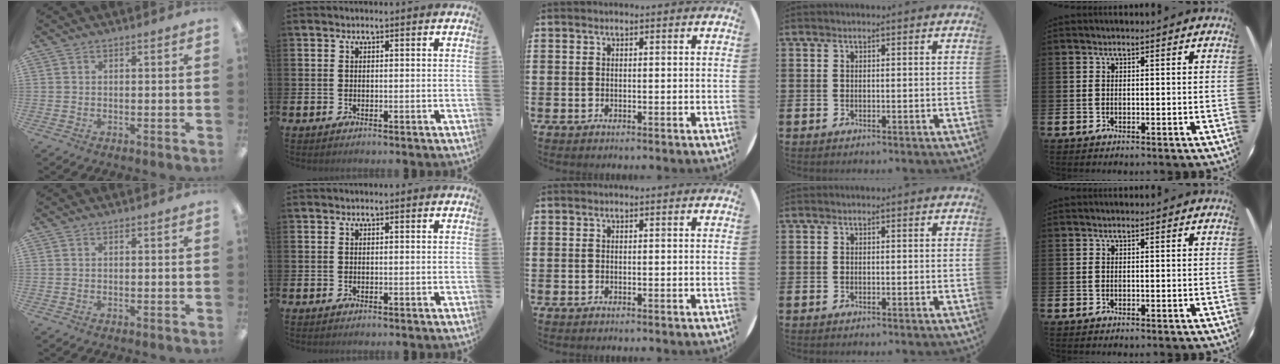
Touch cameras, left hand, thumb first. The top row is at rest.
{}